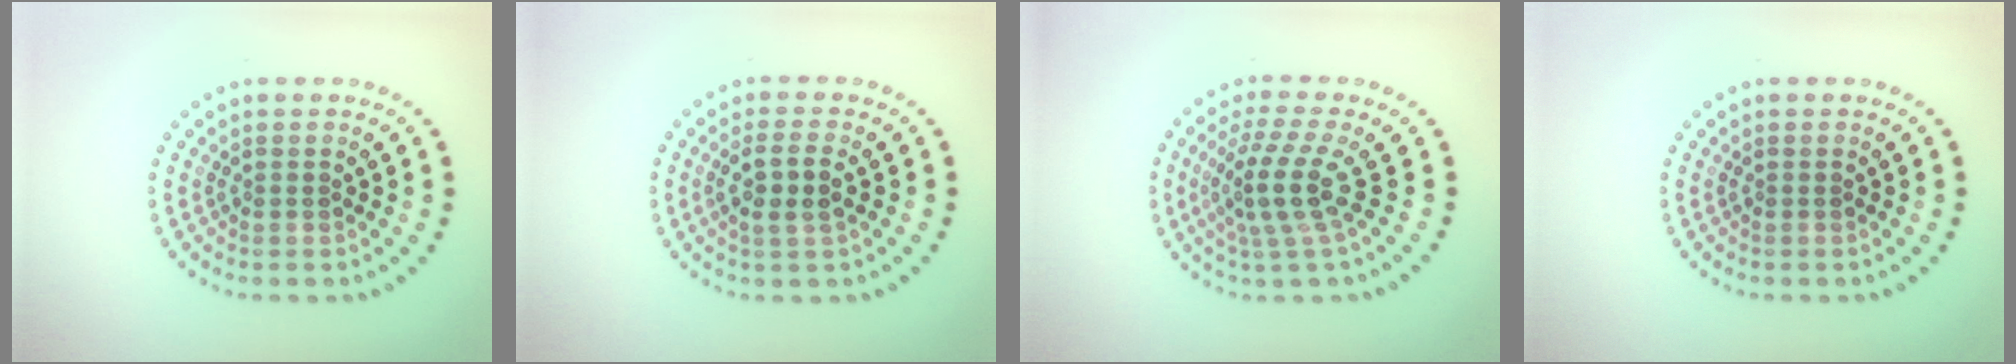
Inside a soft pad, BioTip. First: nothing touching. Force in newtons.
{"total": 2.7, "press": 2.5, "slide": 1.1}
{"total": 4.2, "press": 3.0, "slide": 3.0}
{"total": 0.0}